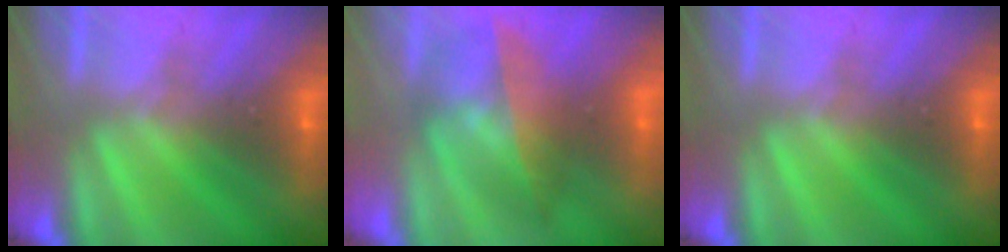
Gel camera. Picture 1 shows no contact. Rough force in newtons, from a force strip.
{"total": 4.6}
{"total": 0.0}